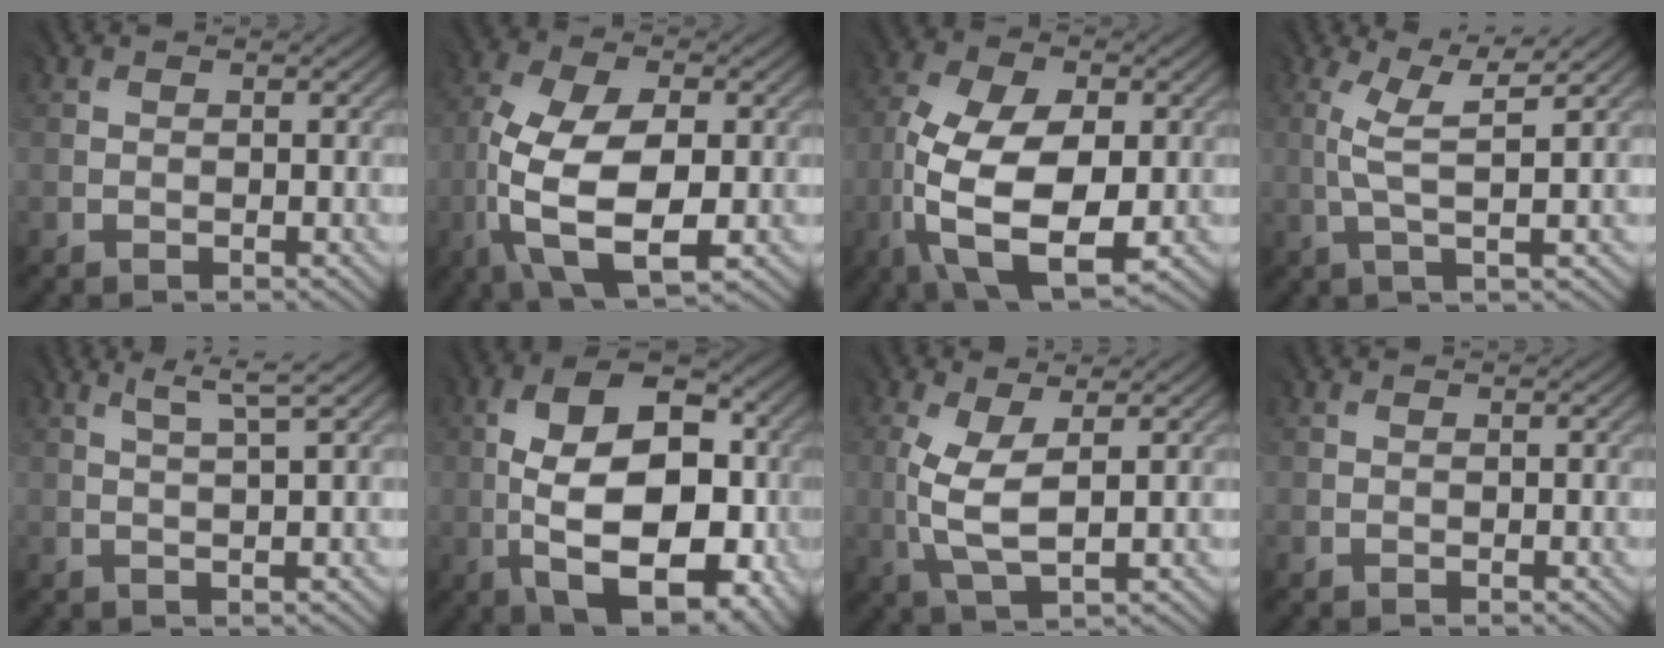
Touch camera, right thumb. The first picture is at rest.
{"total": 12.6, "force": [-3.1, 6.5, 10.4], "torque": [-0.240, -0.019, -0.051]}
{"total": 13.9, "force": [-3.4, 7.4, 11.2], "torque": [-0.245, -0.023, -0.055]}
{"total": 4.2, "force": [1.0, 0.3, 4.1], "torque": [-0.087, 0.007, 0.022]}
{"total": 2.6, "force": [1.4, -0.5, 2.2], "torque": [-0.037, 0.007, 0.030]}
{"total": 15.7, "force": [-2.3, 8.0, 13.3], "torque": [-0.202, 0.014, -0.037]}
{"total": 5.1, "force": [0.3, 1.7, 4.8], "torque": [-0.125, -0.002, 0.010]}
{"total": 0.0}